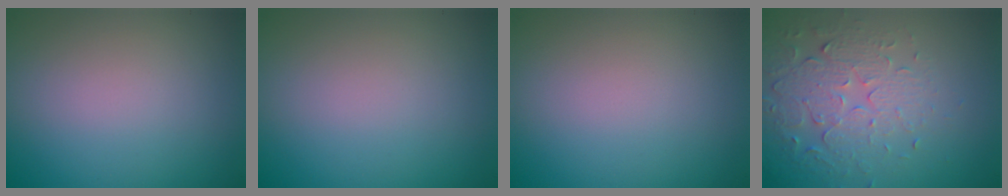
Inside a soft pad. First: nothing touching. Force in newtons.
{"total": 0.0}
{"total": 0.0}
{"total": 5.3, "press": 3.7, "slide": 3.9}